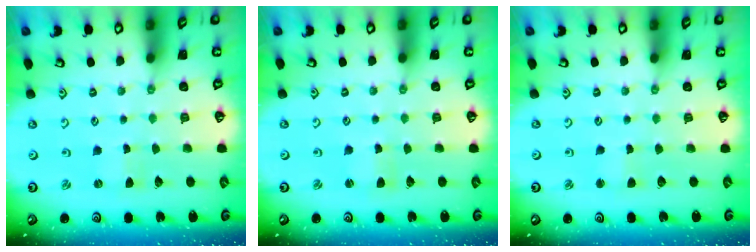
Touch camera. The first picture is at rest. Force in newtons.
{"total": 1.7, "press": 1.7, "slide": 0.3}
{"total": 2.2, "press": 2.2, "slide": 0.2}